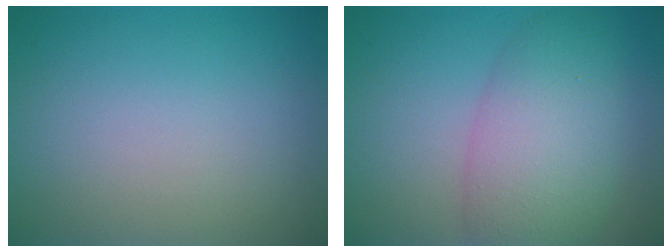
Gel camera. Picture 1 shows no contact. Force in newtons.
{"total": 6.6, "press": 6.6, "slide": 0.2}